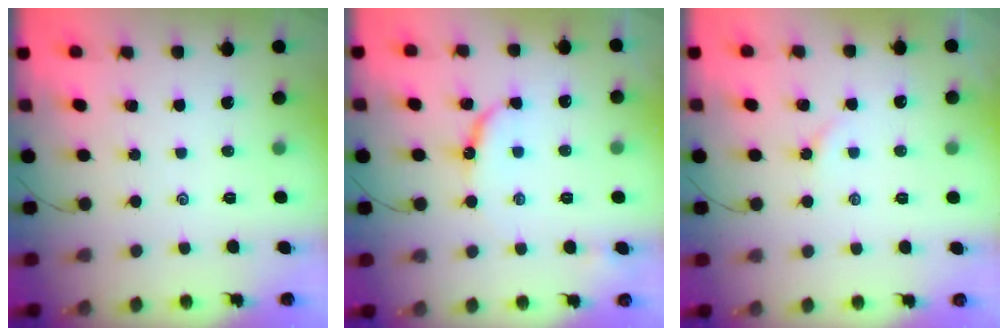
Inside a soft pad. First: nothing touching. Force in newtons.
{"total": 8.0, "press": 7.9, "slide": 0.8}
{"total": 3.0, "press": 2.9, "slide": 0.6}